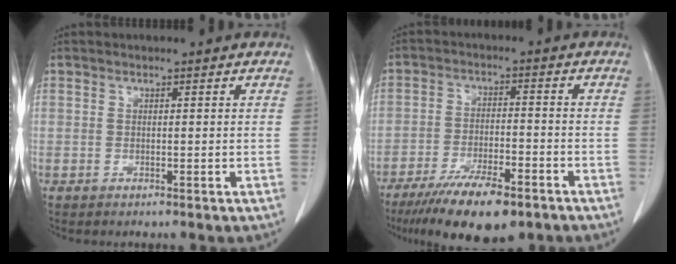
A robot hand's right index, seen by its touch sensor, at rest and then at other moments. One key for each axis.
{"total": 12.3, "fx": -8.7, "fy": 3.2, "fz": 8.1, "tx": -0.132, "ty": -0.020, "tz": -0.142}